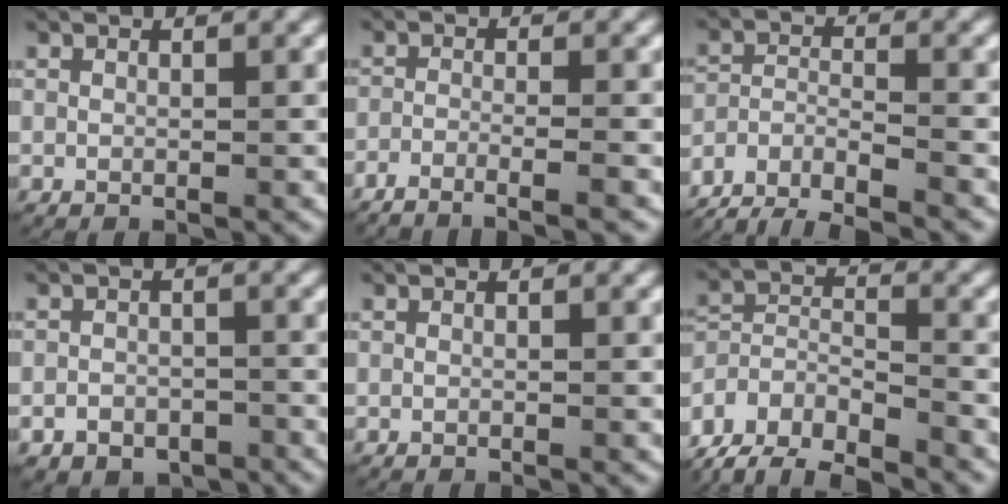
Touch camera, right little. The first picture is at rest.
{"total": 4.7, "force": [-4.0, 0.8, 2.3], "torque": [-0.041, -0.009, -0.063]}
{"total": 10.8, "force": [-9.1, 5.1, 2.4], "torque": [-0.052, -0.031, -0.149]}
{"total": 3.6, "force": [-2.6, 2.5, 0.8], "torque": [0.000, -0.008, -0.043]}
{"total": 0.0}
{"total": 11.6, "force": [-6.8, 8.9, 3.1], "torque": [-0.090, -0.045, -0.119]}